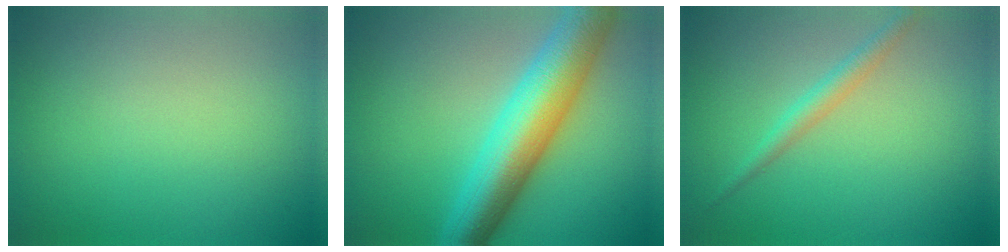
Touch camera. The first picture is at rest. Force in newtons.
{"total": 9.0, "press": 9.0, "slide": 0.2}
{"total": 1.8, "press": 1.8, "slide": 0.0}